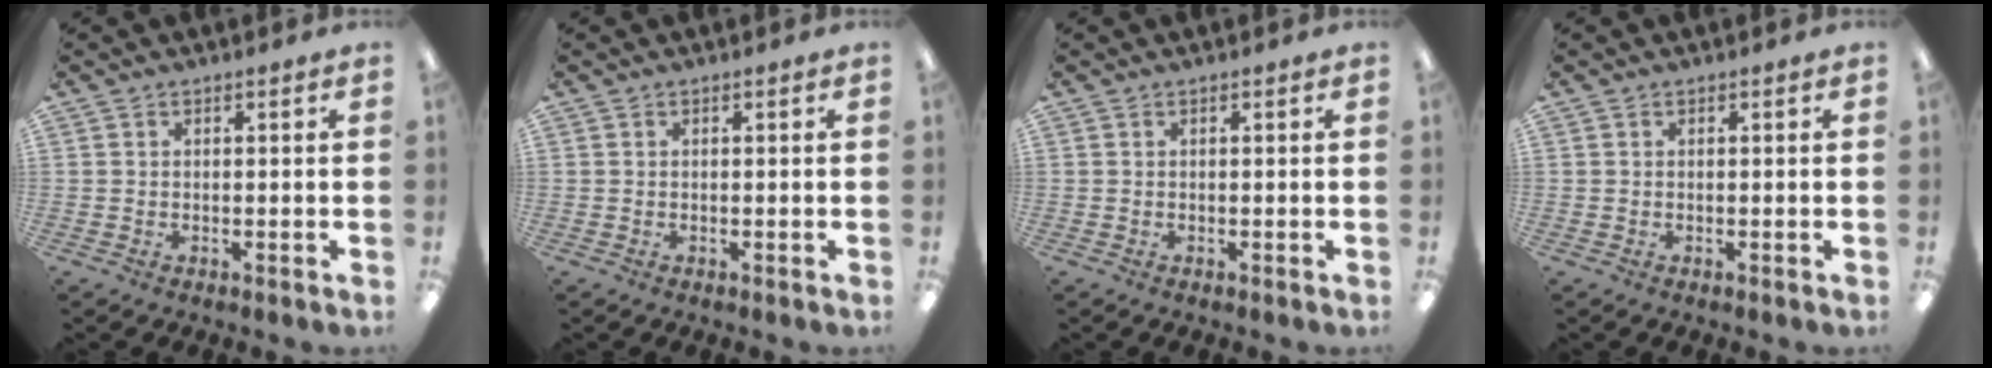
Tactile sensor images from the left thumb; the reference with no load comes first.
{"total": 0.0}
{"total": 0.0}
{"total": 0.0}